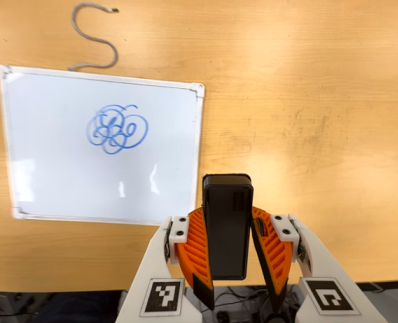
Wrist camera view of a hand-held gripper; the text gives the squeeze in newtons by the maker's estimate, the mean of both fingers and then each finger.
{"total": 7.9, "left": 6.8, "right": 8.9}